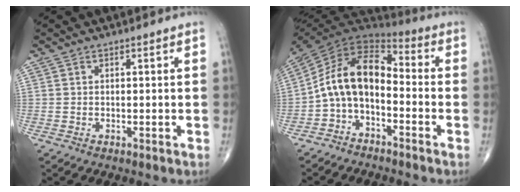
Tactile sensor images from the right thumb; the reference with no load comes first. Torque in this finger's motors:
{"motor_torque": [1.11, 1.24, 1.20, -0.37, 0.11]}